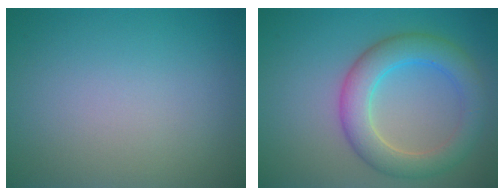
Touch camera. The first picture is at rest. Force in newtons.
{"total": 5.4, "press": 5.4, "slide": 0.2}